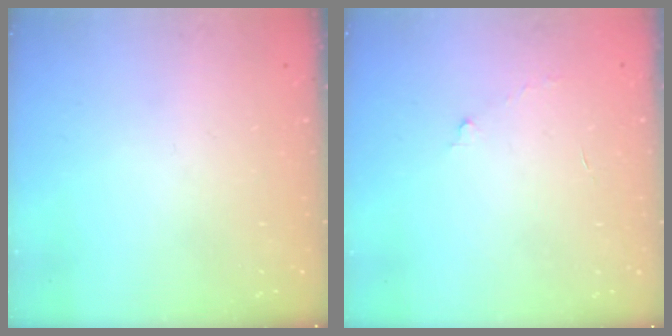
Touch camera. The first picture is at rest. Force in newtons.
{"total": 4.1, "press": 4.1, "slide": 0.2}